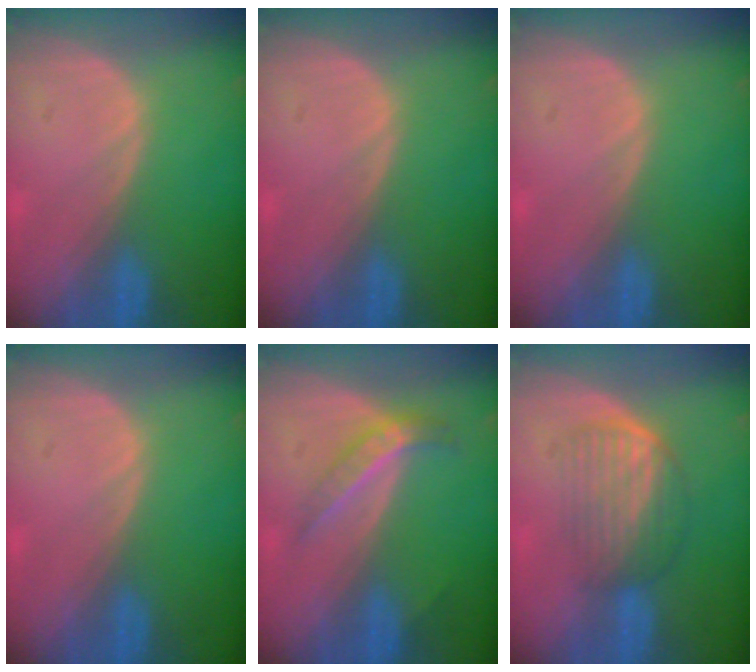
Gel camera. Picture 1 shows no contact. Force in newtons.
{"total": 0.0}
{"total": 0.0}
{"total": 0.0}
{"total": 4.4, "press": 3.9, "slide": 2.1}
{"total": 6.7, "press": 5.8, "slide": 3.2}